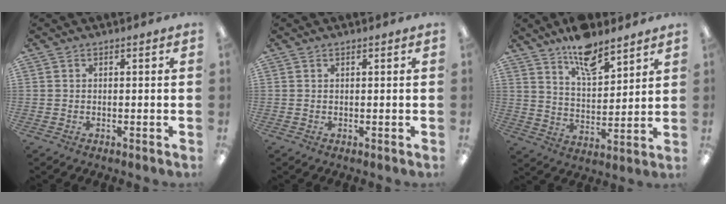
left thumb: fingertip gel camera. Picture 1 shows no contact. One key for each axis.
{"total": 0.0}
{"total": 11.2, "fx": 9.1, "fy": 4.2, "fz": 5.1, "tx": -0.079, "ty": -0.056, "tz": 0.161}